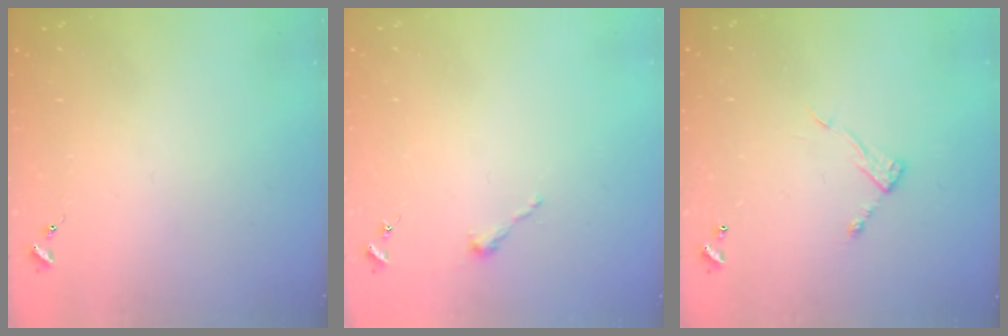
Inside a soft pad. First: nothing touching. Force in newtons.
{"total": 2.5, "press": 2.5, "slide": 0.2}
{"total": 6.6, "press": 6.6, "slide": 0.3}